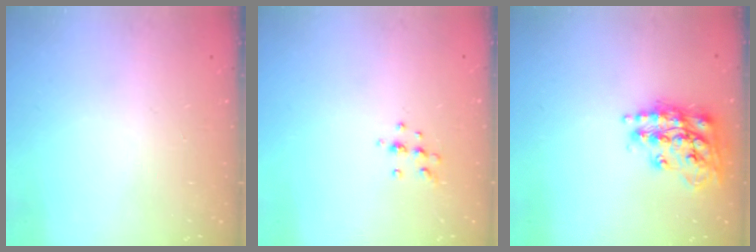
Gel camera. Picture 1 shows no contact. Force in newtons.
{"total": 6.9, "press": 6.8, "slide": 1.2}
{"total": 16.5, "press": 16.5, "slide": 1.1}